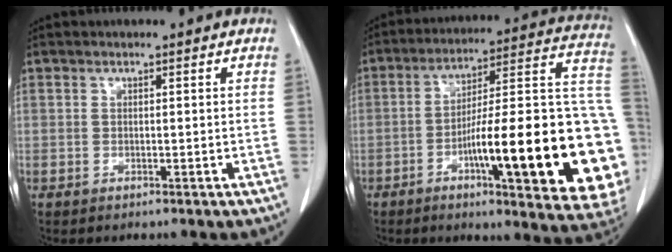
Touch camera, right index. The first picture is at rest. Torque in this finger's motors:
{"motor_torque": [2.14, 0.00, 1.05, 0.21]}